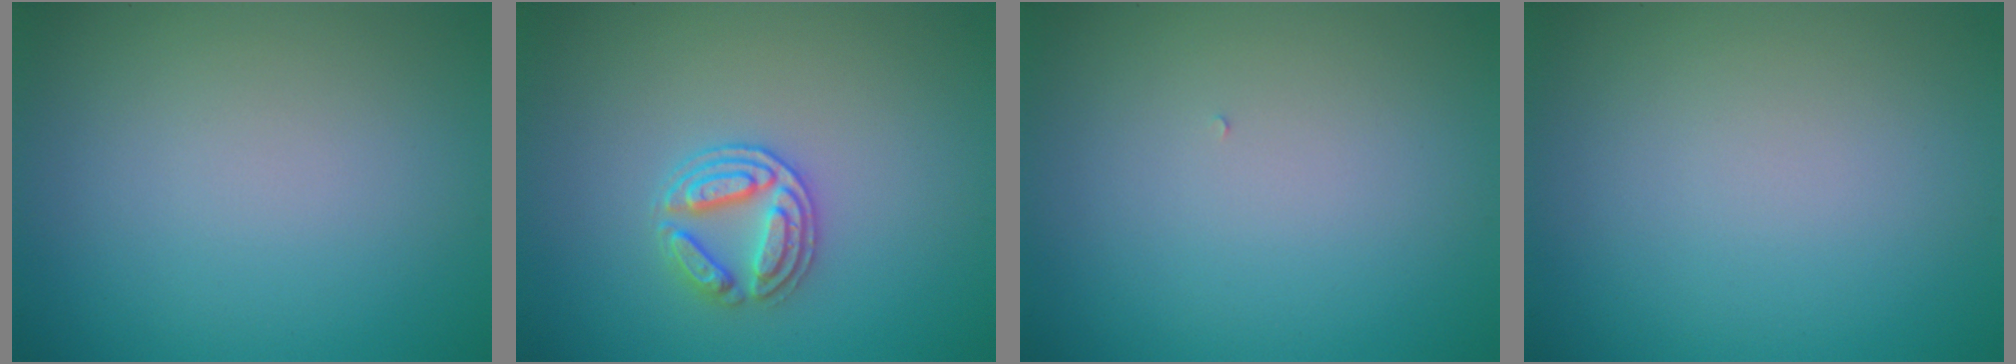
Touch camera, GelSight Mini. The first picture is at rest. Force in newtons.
{"total": 2.9, "press": 2.7, "slide": 1.0}
{"total": 0.0}
{"total": 0.0}